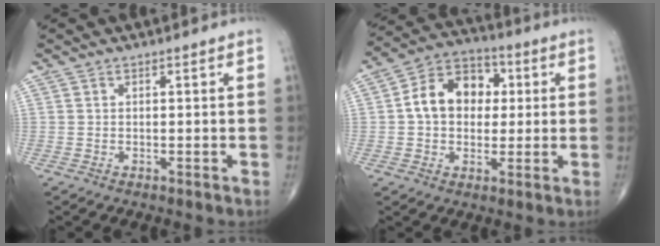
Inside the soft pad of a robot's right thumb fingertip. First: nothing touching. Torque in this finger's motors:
{"motor_torque": [0.21, 0.11, 1.02, -0.04, 0.10]}